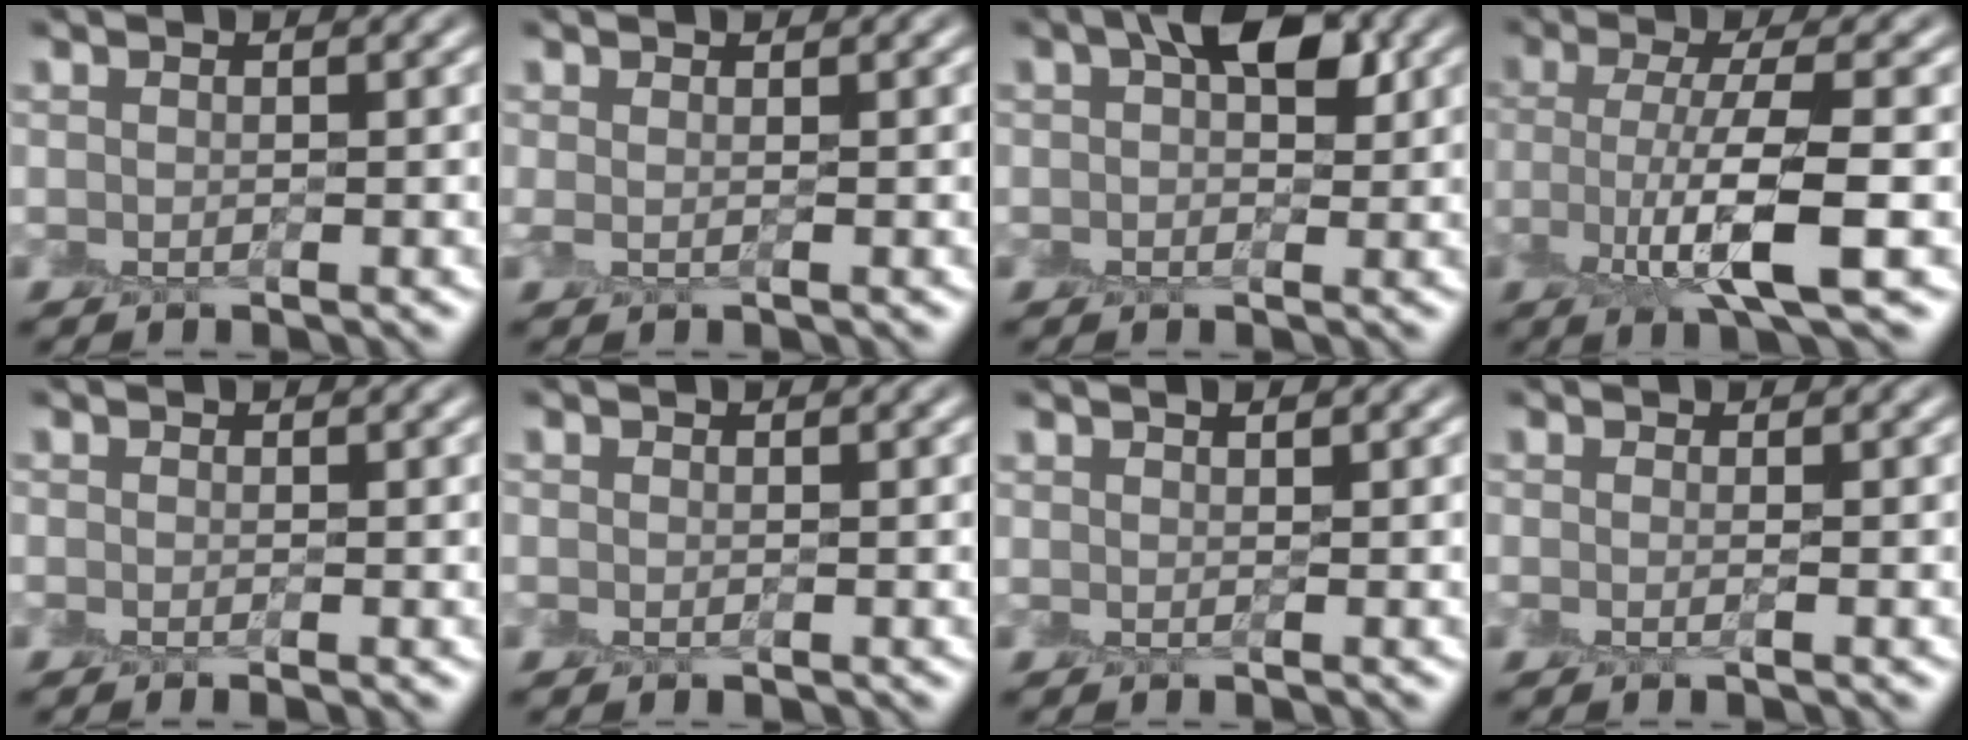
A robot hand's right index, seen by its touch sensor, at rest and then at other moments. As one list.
[{"total": 0.7, "force": [0.3, -0.1, 0.6], "torque": [-0.013, -0.003, 0.005]}, {"total": 5.1, "force": [1.8, 2.8, 3.9], "torque": [-0.055, 0.009, 0.017]}, {"total": 5.9, "force": [-1.7, 1.0, 5.6], "torque": [-0.111, -0.006, -0.030]}, {"total": 0.6, "force": [-0.3, 0.2, 0.4], "torque": [-0.006, -0.006, -0.007]}, {"total": 0.7, "force": [-0.3, 0.5, 0.3], "torque": [-0.007, -0.004, -0.004]}, {"total": 0.8, "force": [0.6, -0.1, 0.4], "torque": [-0.008, -0.001, 0.011]}, {"total": 0.8, "force": [-0.3, -0.2, 0.7], "torque": [-0.018, -0.007, -0.008]}]